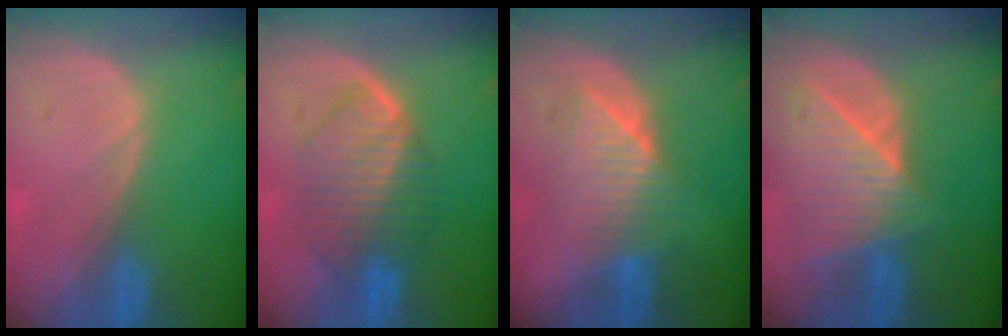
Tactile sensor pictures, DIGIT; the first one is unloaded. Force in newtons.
{"total": 7.5, "press": 7.5, "slide": 0.4}
{"total": 6.5, "press": 6.4, "slide": 0.9}
{"total": 9.0, "press": 8.0, "slide": 4.1}